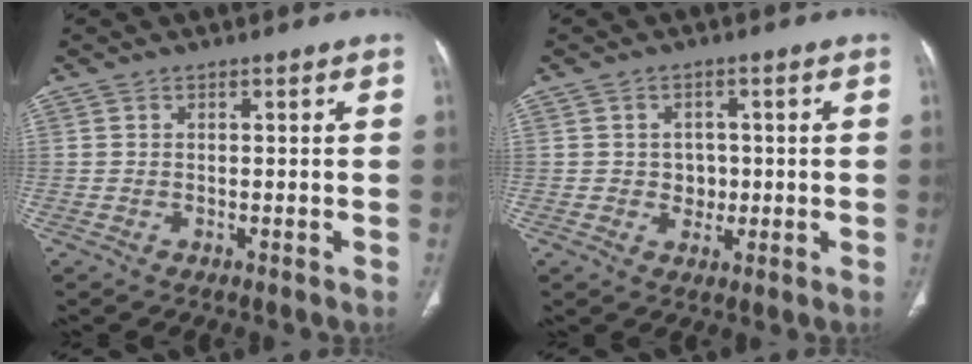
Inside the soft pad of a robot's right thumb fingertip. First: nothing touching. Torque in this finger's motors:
{"motor_torque": [-0.27, -0.27, -0.07, 0.07, -0.02]}